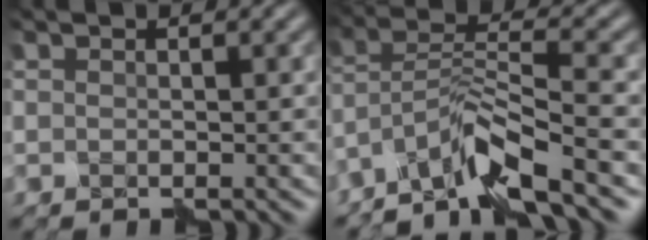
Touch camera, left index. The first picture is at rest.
{"total": 5.6, "force": [-4.5, 0.1, 3.4], "torque": [-0.063, 0.013, -0.091]}